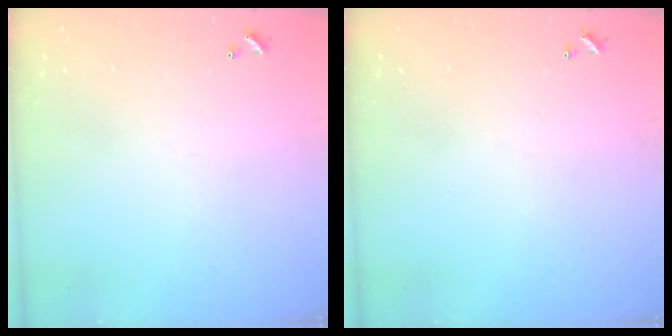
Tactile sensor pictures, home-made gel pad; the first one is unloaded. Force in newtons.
{"total": 0.0}